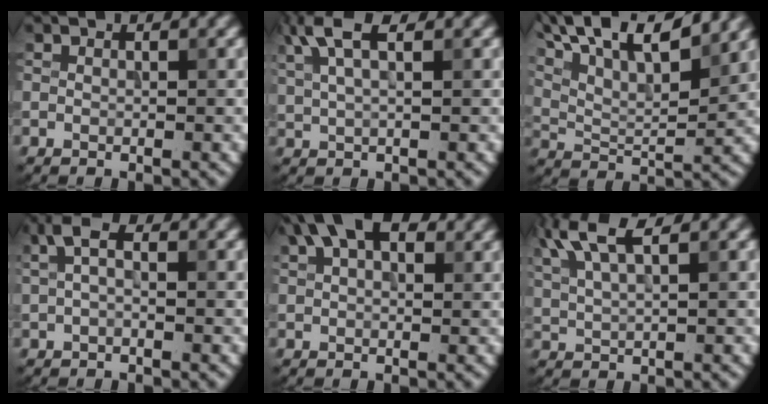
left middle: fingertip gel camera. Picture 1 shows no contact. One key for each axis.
{"total": 4.0, "fx": 2.4, "fy": 1.2, "fz": 3.0, "tx": -0.064, "ty": 0.010, "tz": 0.050}
{"total": 14.8, "fx": 10.1, "fy": 5.1, "fz": 9.6, "tx": -0.170, "ty": 0.037, "tz": 0.137}
{"total": 2.3, "fx": 0.7, "fy": 1.0, "fz": 1.9, "tx": -0.041, "ty": 0.008, "tz": 0.008}
{"total": 6.4, "fx": 3.6, "fy": 3.2, "fz": 4.3, "tx": -0.076, "ty": 0.019, "tz": 0.054}
{"total": 5.3, "fx": 3.2, "fy": 1.6, "fz": 3.9, "tx": -0.081, "ty": 0.017, "tz": 0.061}